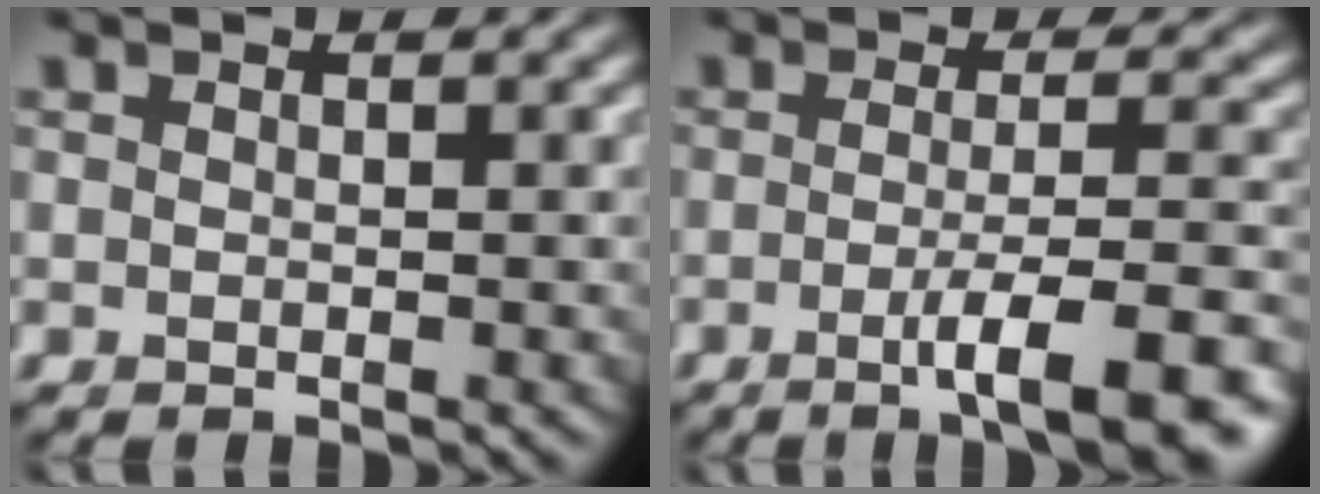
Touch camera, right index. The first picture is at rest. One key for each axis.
{"total": 8.4, "fx": -3.7, "fy": 1.9, "fz": 7.3, "tx": -0.094, "ty": 0.002, "tz": -0.054}